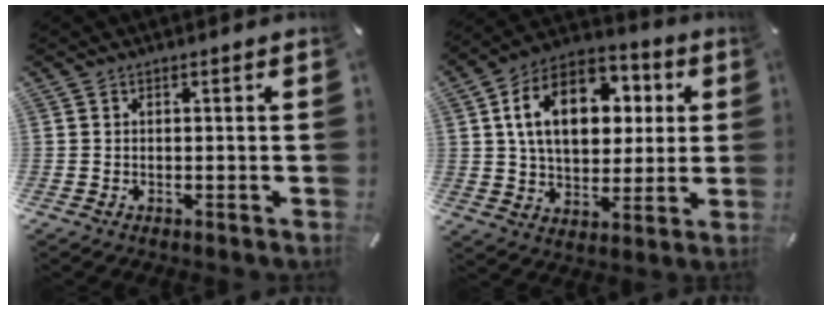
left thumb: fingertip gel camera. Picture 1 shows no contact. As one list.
[{"total": 17.4, "force": [4.9, 12.0, 11.7], "torque": [-0.212, -0.006, 0.087]}]